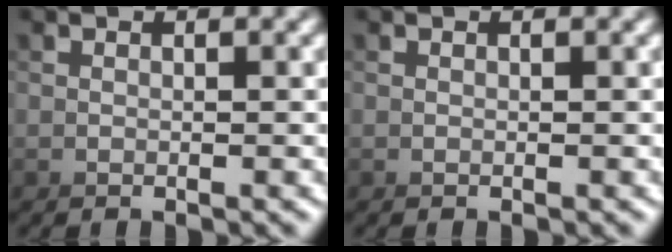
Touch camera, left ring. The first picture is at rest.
{"total": 4.5, "force": [1.2, -3.2, -2.9], "torque": [0.049, 0.021, 0.010]}